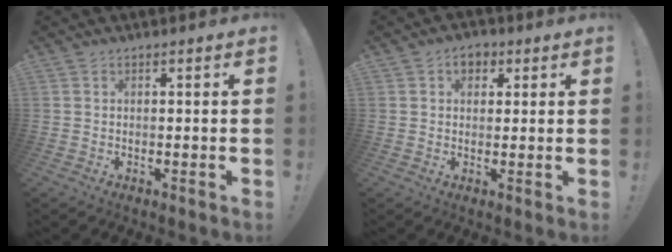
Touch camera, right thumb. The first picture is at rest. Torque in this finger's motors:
{"motor_torque": [0.29, 0.84, 0.13, -0.13, 0.00]}